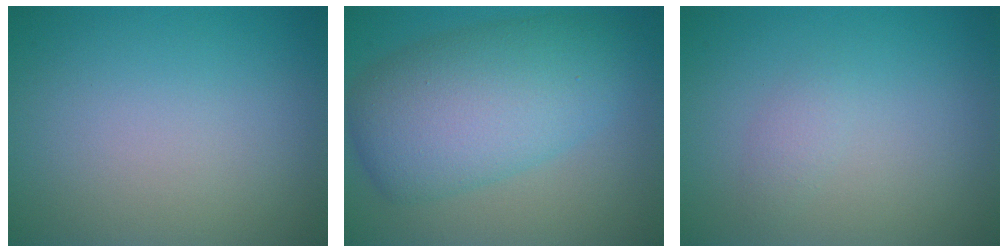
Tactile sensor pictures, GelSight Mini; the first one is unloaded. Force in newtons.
{"total": 8.8, "press": 8.8, "slide": 0.2}
{"total": 1.1, "press": 1.1, "slide": 0.0}